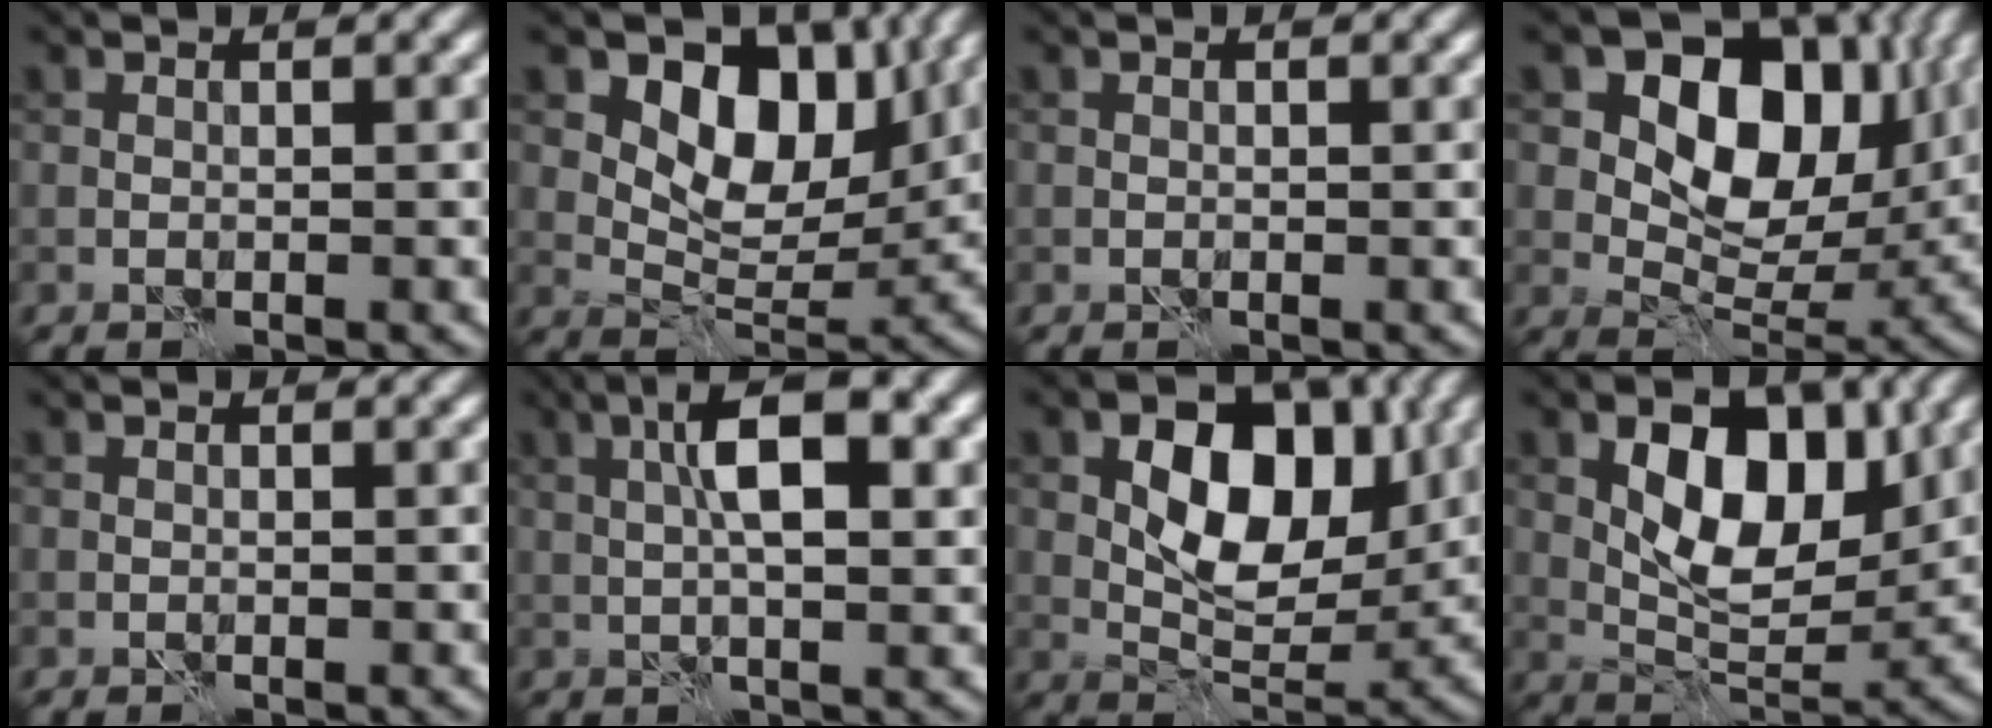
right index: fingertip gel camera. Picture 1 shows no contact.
{"total": 8.3, "force": [3.2, 5.4, 5.5], "torque": [-0.070, -0.015, 0.053]}
{"total": 0.0}
{"total": 11.5, "force": [3.8, 7.8, 7.5], "torque": [-0.105, -0.004, 0.060]}
{"total": 0.0}
{"total": 6.7, "force": [1.4, 2.2, 6.1], "torque": [-0.103, 0.009, 0.018]}
{"total": 9.0, "force": [2.0, 5.7, 6.8], "torque": [-0.097, -0.003, 0.031]}
{"total": 8.6, "force": [2.3, 4.9, 6.7], "torque": [-0.099, -0.007, 0.037]}